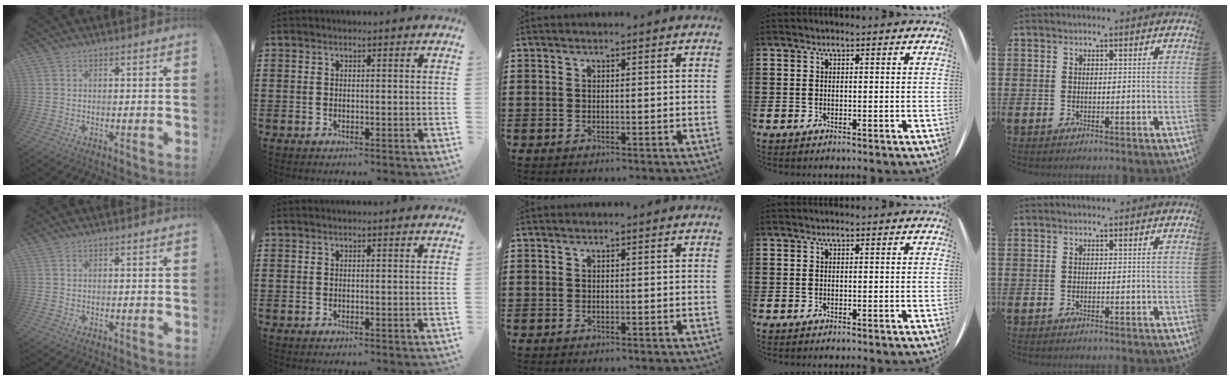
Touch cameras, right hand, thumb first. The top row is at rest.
{}